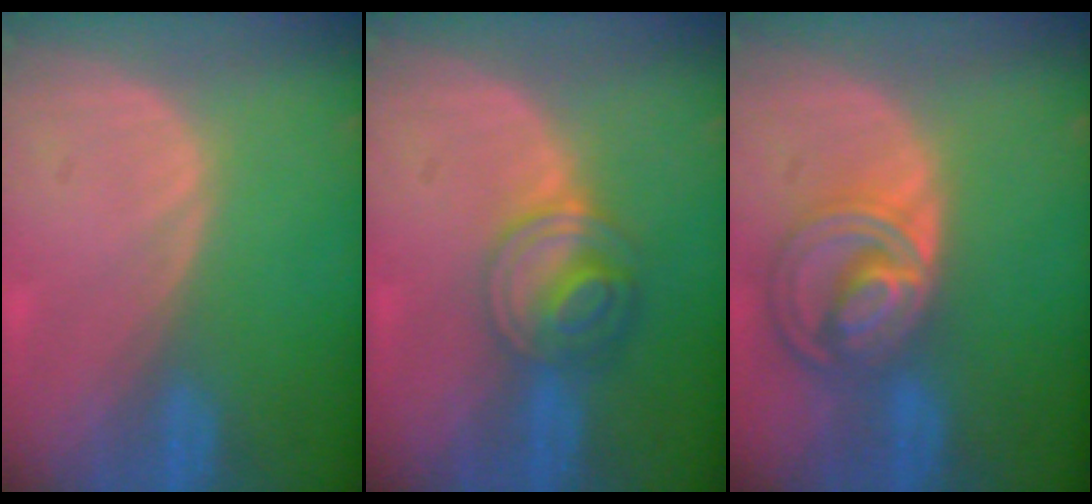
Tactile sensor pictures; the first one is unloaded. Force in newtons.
{"total": 6.3, "press": 5.5, "slide": 3.1}
{"total": 8.5, "press": 7.3, "slide": 4.4}